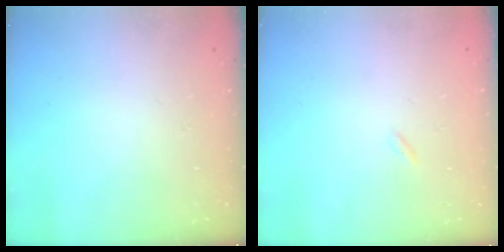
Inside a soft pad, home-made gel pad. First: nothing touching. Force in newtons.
{"total": 0.0}